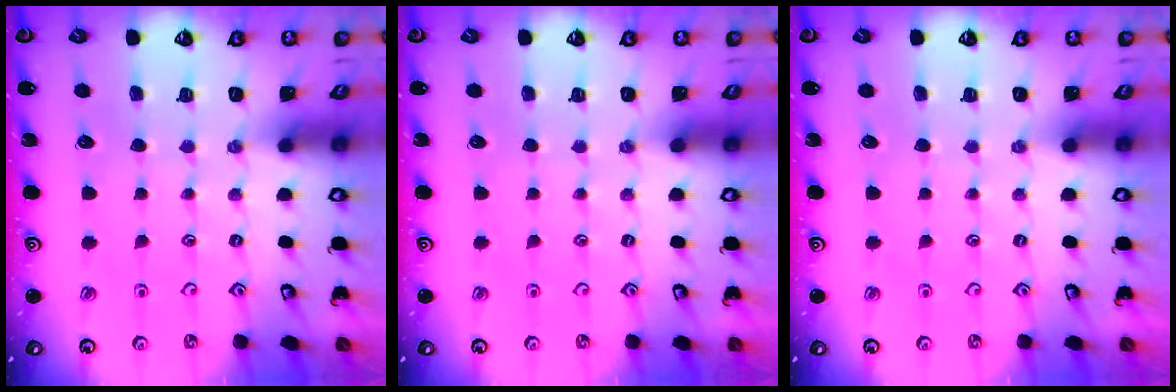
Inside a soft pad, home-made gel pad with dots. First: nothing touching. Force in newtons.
{"total": 0.0}
{"total": 0.0}